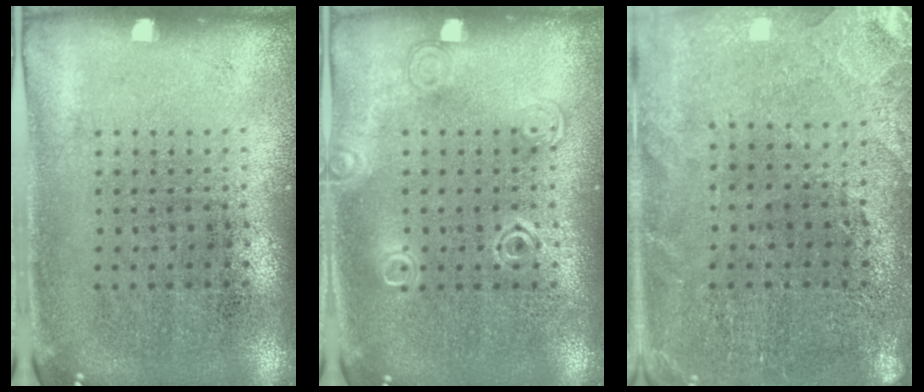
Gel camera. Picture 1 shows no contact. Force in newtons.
{"total": 1.7, "press": 1.7, "slide": 0.3}
{"total": 0.5, "press": 0.5, "slide": 0.2}